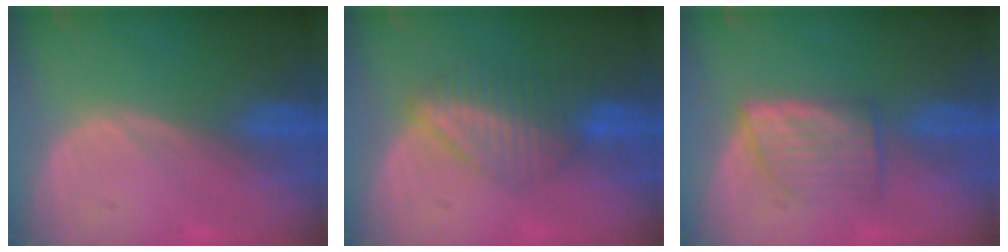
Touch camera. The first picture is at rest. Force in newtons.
{"total": 6.6, "press": 5.9, "slide": 2.8}
{"total": 5.4, "press": 5.4, "slide": 0.3}